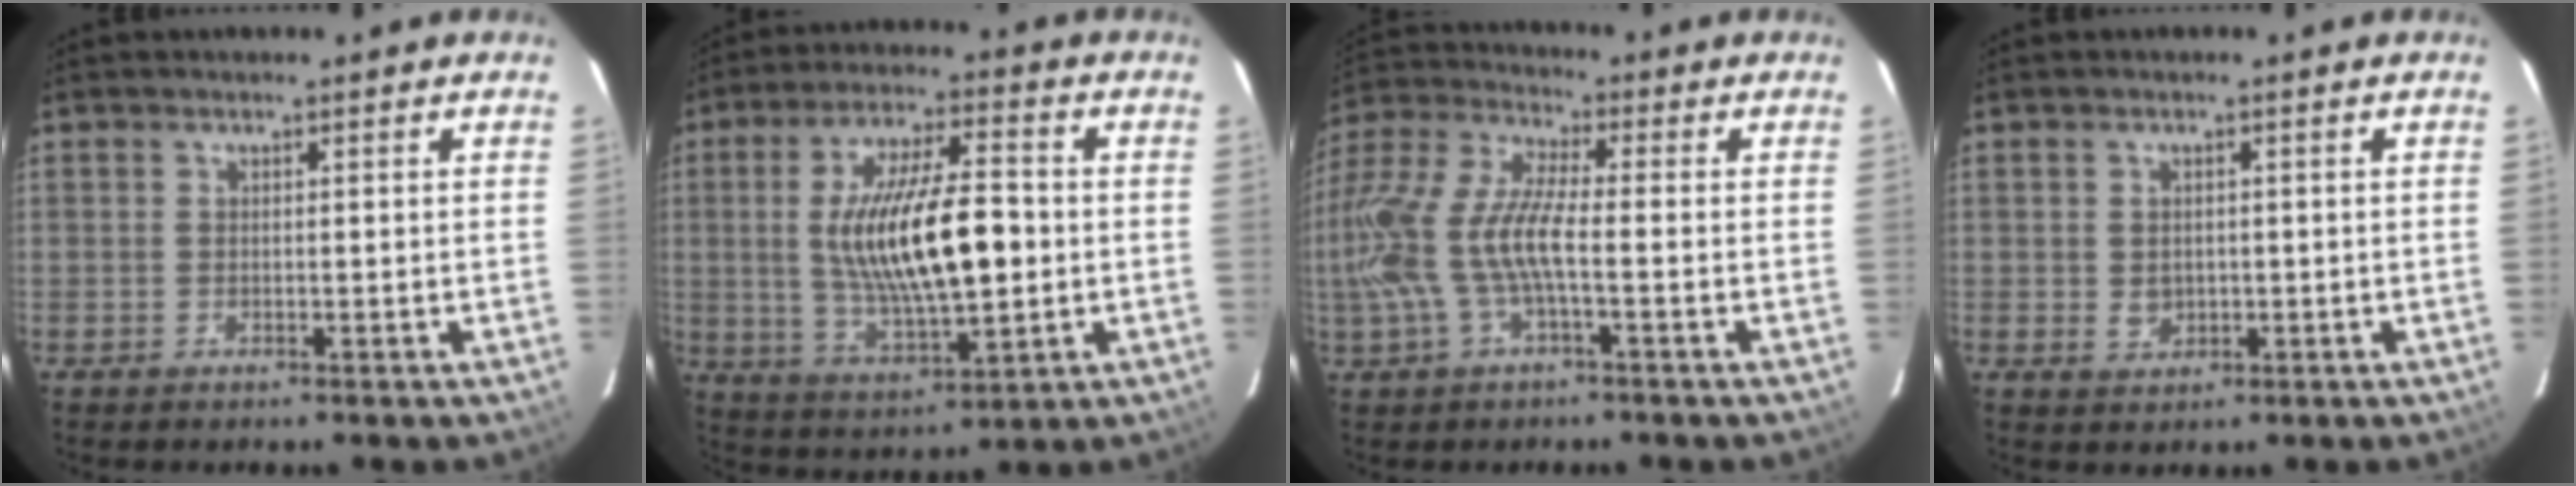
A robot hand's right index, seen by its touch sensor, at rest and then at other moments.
{"total": 17.1, "force": [-0.1, 5.6, 16.2], "torque": [-0.296, -0.002, 0.009]}
{"total": 15.0, "force": [-2.8, 4.4, 14.1], "torque": [-0.293, -0.001, -0.056]}
{"total": 2.4, "force": [-0.1, 2.1, 1.0], "torque": [-0.017, 0.001, 0.002]}